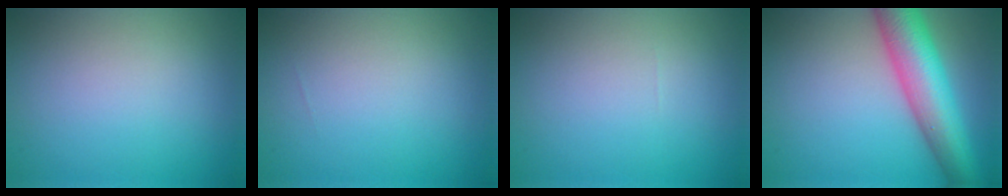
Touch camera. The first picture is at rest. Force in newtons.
{"total": 0.0}
{"total": 0.0}
{"total": 9.3, "press": 9.3, "slide": 0.3}